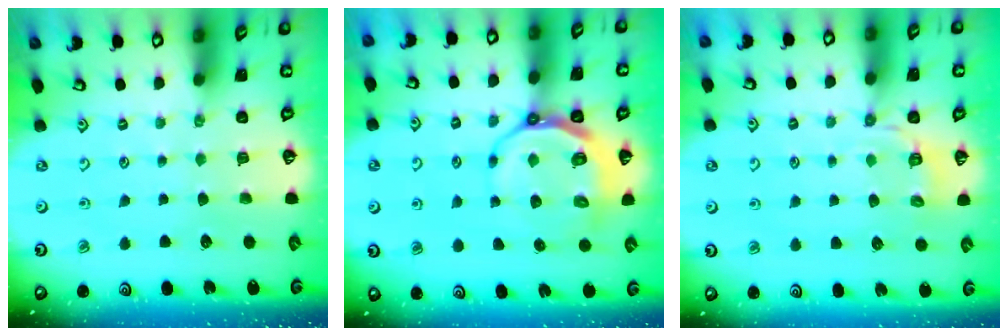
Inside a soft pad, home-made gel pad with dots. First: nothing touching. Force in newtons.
{"total": 9.6, "press": 9.0, "slide": 3.3}
{"total": 5.1, "press": 4.8, "slide": 1.9}